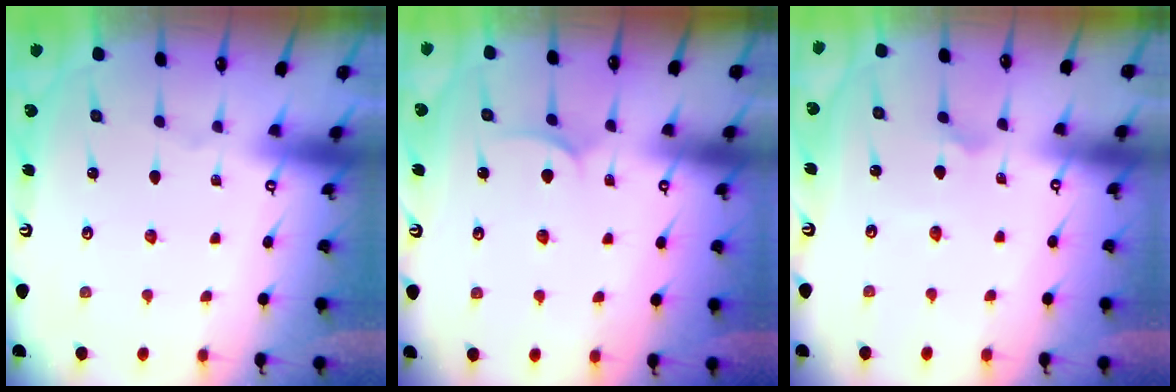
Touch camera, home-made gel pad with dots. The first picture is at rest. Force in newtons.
{"total": 5.4, "press": 5.4, "slide": 0.6}
{"total": 2.6, "press": 2.6, "slide": 0.3}